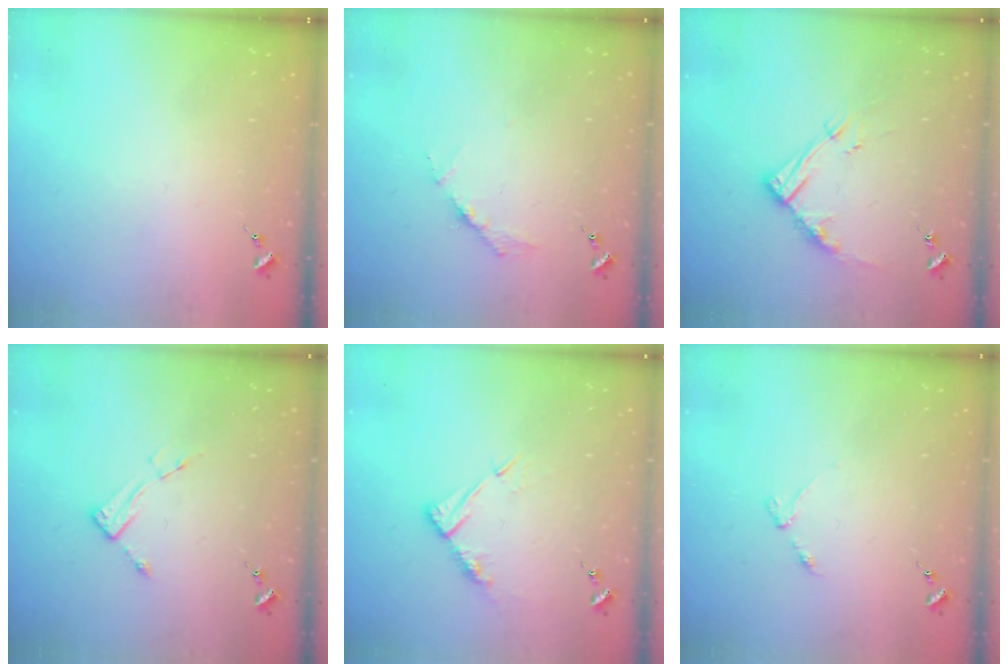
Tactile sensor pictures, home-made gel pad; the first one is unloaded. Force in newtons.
{"total": 3.6, "press": 3.6, "slide": 0.4}
{"total": 13.1, "press": 13.0, "slide": 1.3}
{"total": 4.8, "press": 4.7, "slide": 0.3}
{"total": 9.0, "press": 9.0, "slide": 0.8}
{"total": 3.2, "press": 3.1, "slide": 0.5}